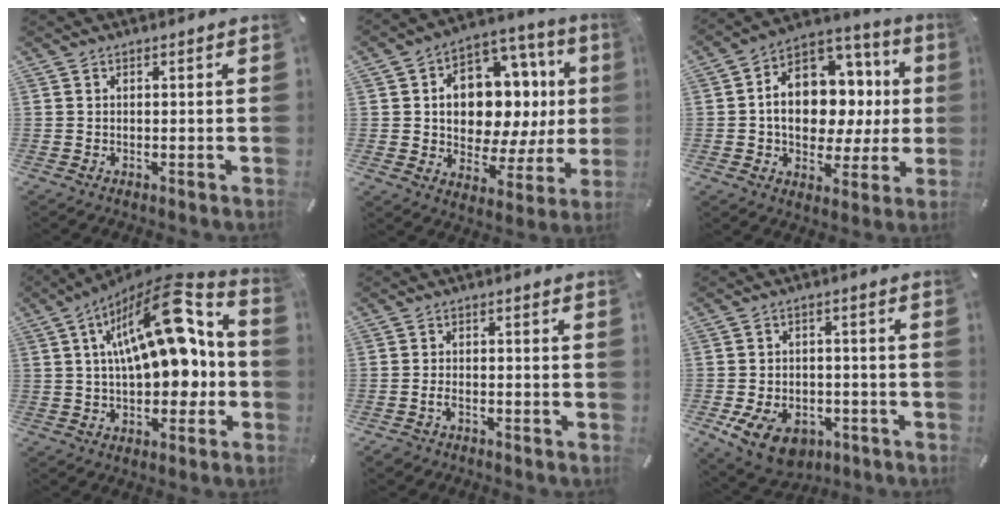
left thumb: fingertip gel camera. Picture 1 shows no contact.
{"total": 16.2, "force": [3.8, 11.4, 10.8], "torque": [-0.154, -0.032, 0.067]}
{"total": 16.0, "force": [-0.1, 12.4, 10.2], "torque": [-0.159, -0.009, 0.002]}
{"total": 19.9, "force": [4.3, 9.9, 16.8], "torque": [-0.257, -0.032, 0.064]}
{"total": 2.5, "force": [-1.4, 1.4, 1.5], "torque": [-0.034, 0.002, -0.028]}
{"total": 10.1, "force": [-4.8, 6.8, 5.7], "torque": [-0.121, 0.027, -0.084]}